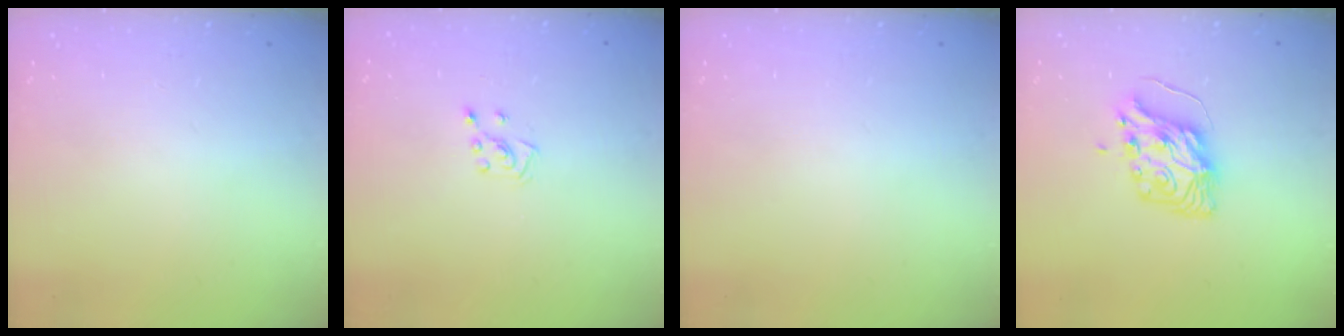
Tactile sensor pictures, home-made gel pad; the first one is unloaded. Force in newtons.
{"total": 5.3, "press": 5.3, "slide": 0.5}
{"total": 0.0}
{"total": 8.9, "press": 8.9, "slide": 0.3}